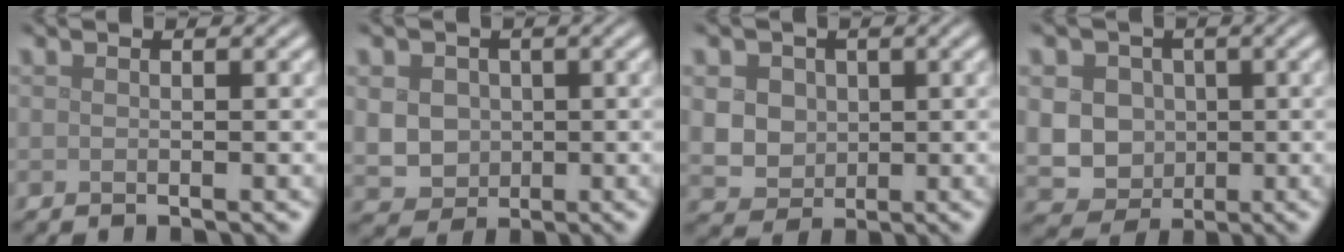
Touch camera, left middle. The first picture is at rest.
{"total": 3.9, "force": [0.4, 3.5, 1.7], "torque": [-0.038, 0.003, 0.000]}
{"total": 5.1, "force": [1.1, 4.4, 2.3], "torque": [-0.055, 0.014, 0.019]}
{"total": 7.9, "force": [0.7, 7.2, 3.3], "torque": [-0.057, 0.018, -0.009]}